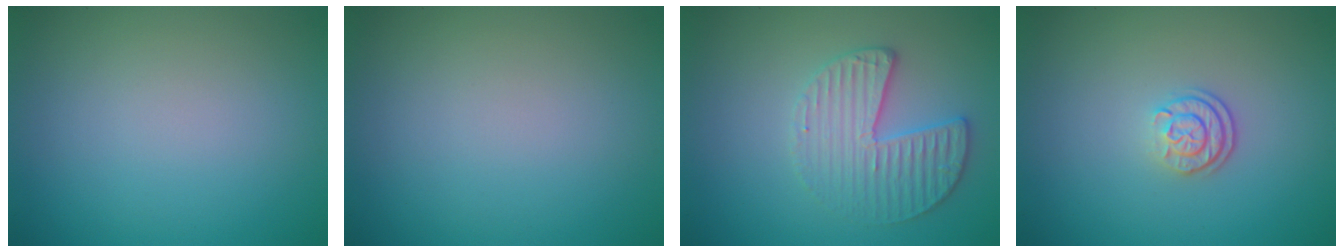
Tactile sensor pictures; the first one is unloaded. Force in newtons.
{"total": 0.0}
{"total": 3.3, "press": 3.3, "slide": 0.6}
{"total": 2.1, "press": 1.8, "slide": 1.2}